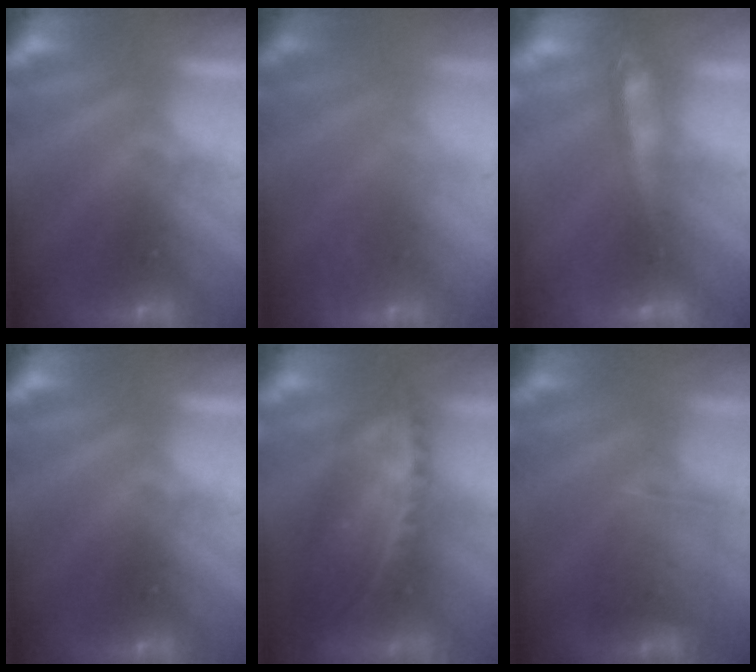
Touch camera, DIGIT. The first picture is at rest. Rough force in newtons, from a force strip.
{"total": 2.4}
{"total": 7.7}
{"total": 0.0}
{"total": 7.4}
{"total": 2.3}